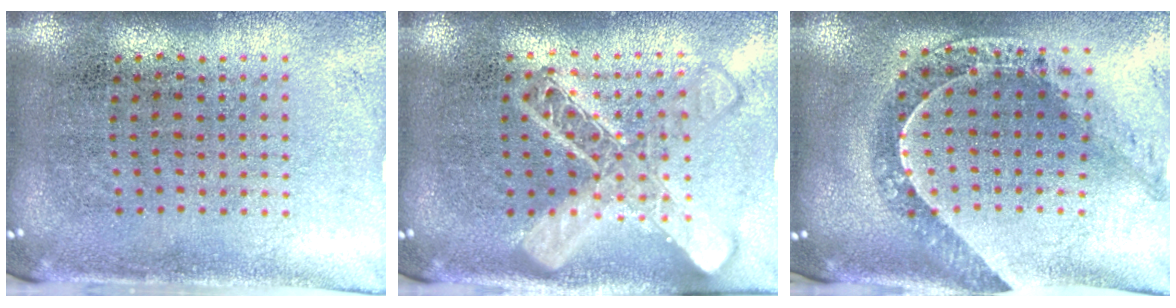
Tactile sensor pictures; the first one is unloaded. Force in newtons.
{"total": 3.1, "press": 3.1, "slide": 0.4}
{"total": 1.1, "press": 1.1, "slide": 0.2}